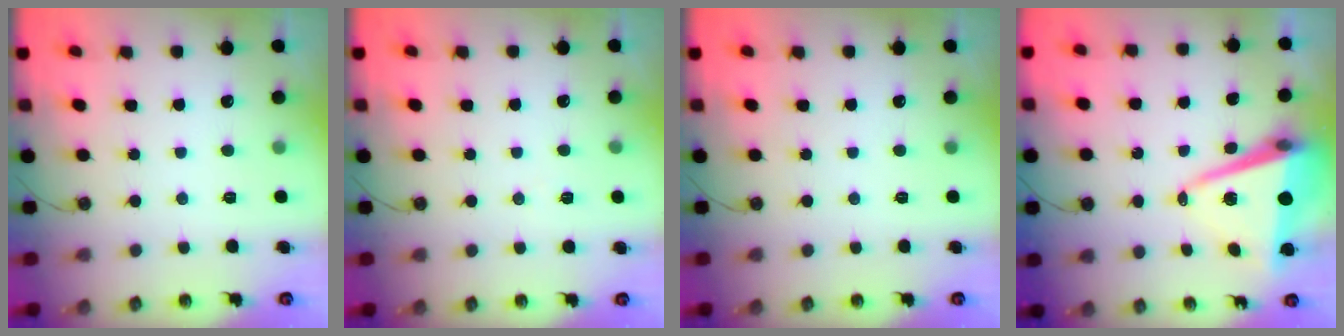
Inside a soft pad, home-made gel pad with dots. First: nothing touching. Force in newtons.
{"total": 5.9, "press": 4.0, "slide": 4.3}
{"total": 0.0}
{"total": 11.0, "press": 10.5, "slide": 3.2}